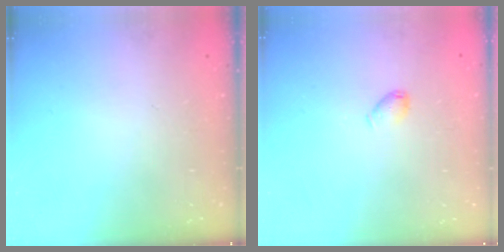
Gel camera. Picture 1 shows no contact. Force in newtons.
{"total": 3.5, "press": 3.5, "slide": 0.6}